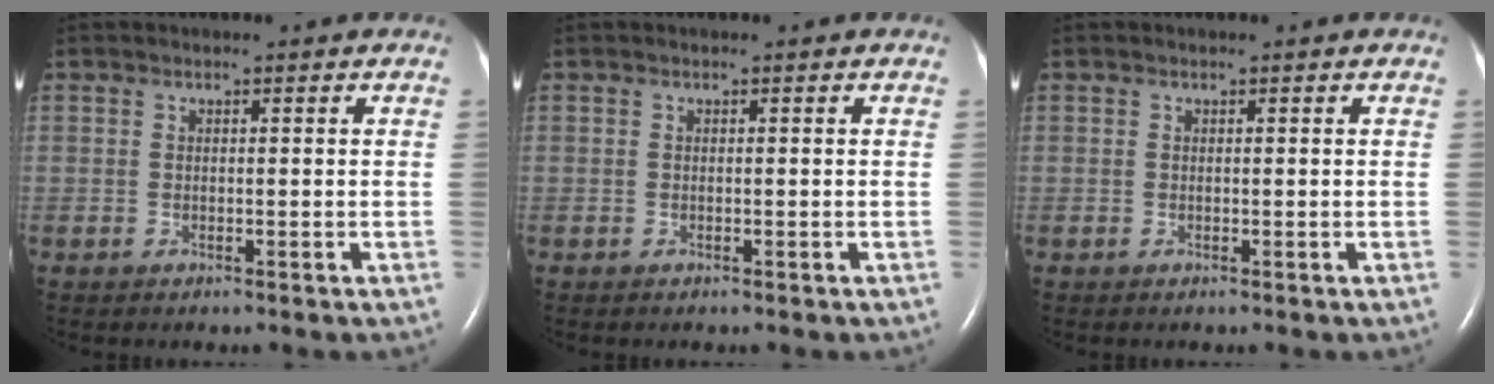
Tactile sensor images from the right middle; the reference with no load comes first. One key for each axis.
{"total": 0.0}
{"total": 0.0}